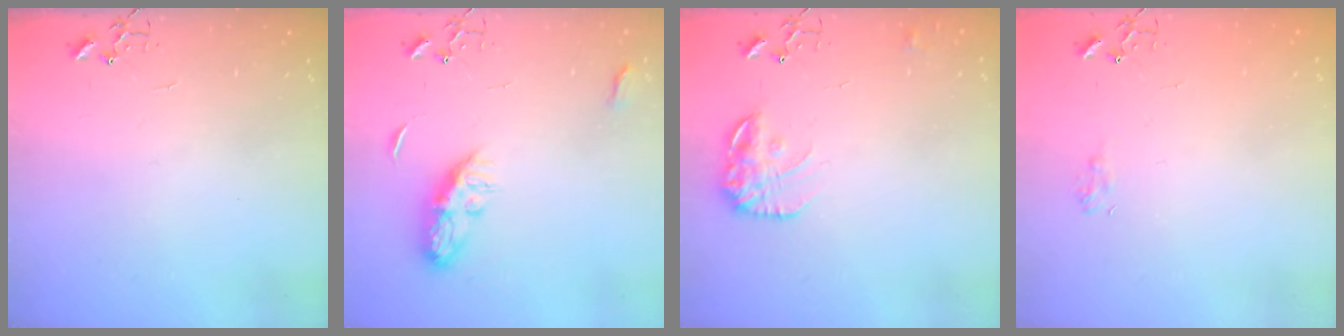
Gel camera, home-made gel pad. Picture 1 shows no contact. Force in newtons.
{"total": 8.2, "press": 8.1, "slide": 0.6}
{"total": 12.1, "press": 12.1, "slide": 0.5}
{"total": 6.9, "press": 6.8, "slide": 0.8}